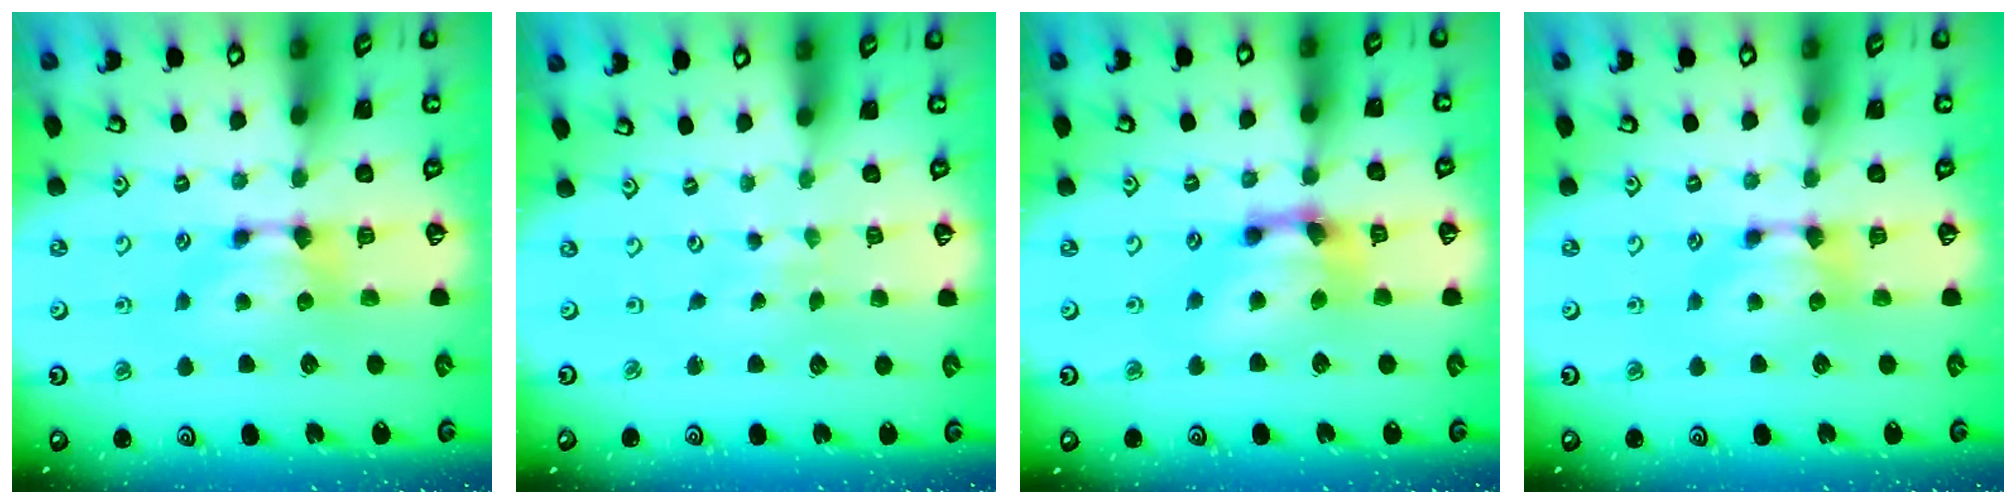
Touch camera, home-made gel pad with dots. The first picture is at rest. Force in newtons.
{"total": 5.5, "press": 5.5, "slide": 0.2}
{"total": 6.1, "press": 5.4, "slide": 2.9}
{"total": 0.0}